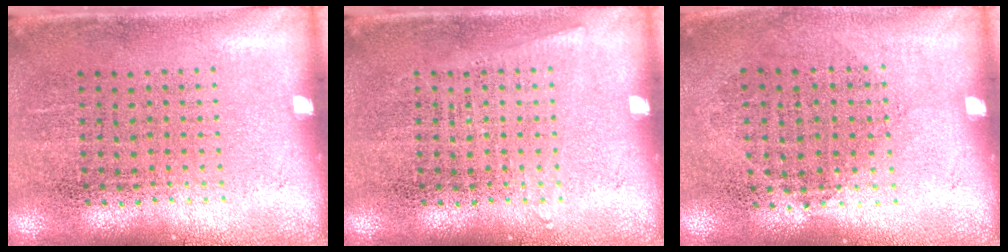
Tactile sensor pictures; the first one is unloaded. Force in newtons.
{"total": 0.7, "press": 0.7, "slide": 0.0}
{"total": 0.9, "press": 0.8, "slide": 0.4}